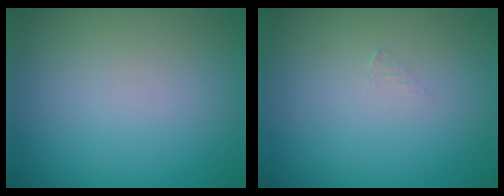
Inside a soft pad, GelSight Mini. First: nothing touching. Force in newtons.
{"total": 0.7, "press": 0.7, "slide": 0.1}